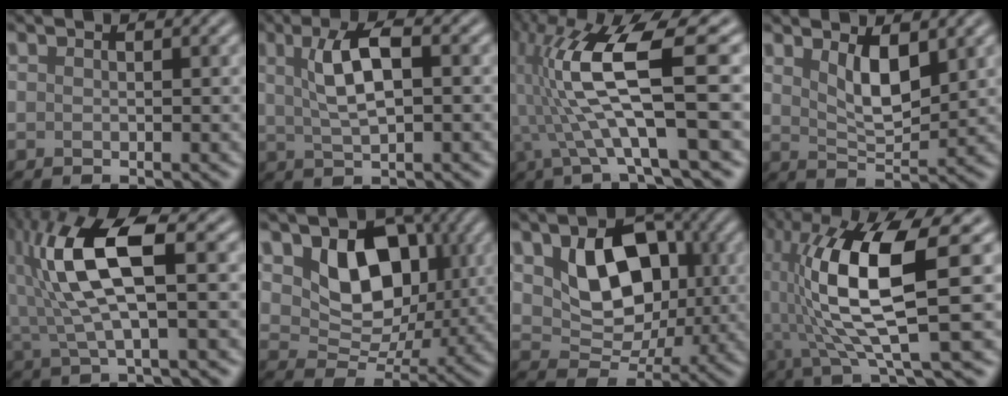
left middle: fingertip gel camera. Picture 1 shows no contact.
{"total": 4.8, "force": [1.1, 1.5, 4.4], "torque": [-0.082, 0.008, 0.020]}
{"total": 10.3, "force": [0.2, 2.2, 10.0], "torque": [-0.200, 0.009, 0.002]}
{"total": 3.8, "force": [1.7, 1.5, 3.0], "torque": [-0.059, -0.008, 0.035]}
{"total": 9.3, "force": [1.8, 2.8, 8.7], "torque": [-0.186, 0.012, 0.030]}
{"total": 7.3, "force": [1.9, 5.3, 4.6], "torque": [-0.072, -0.014, 0.031]}
{"total": 7.8, "force": [1.4, 5.5, 5.4], "torque": [-0.094, -0.009, 0.028]}
{"total": 11.6, "force": [0.7, 2.9, 11.2], "torque": [-0.200, 0.004, 0.015]}